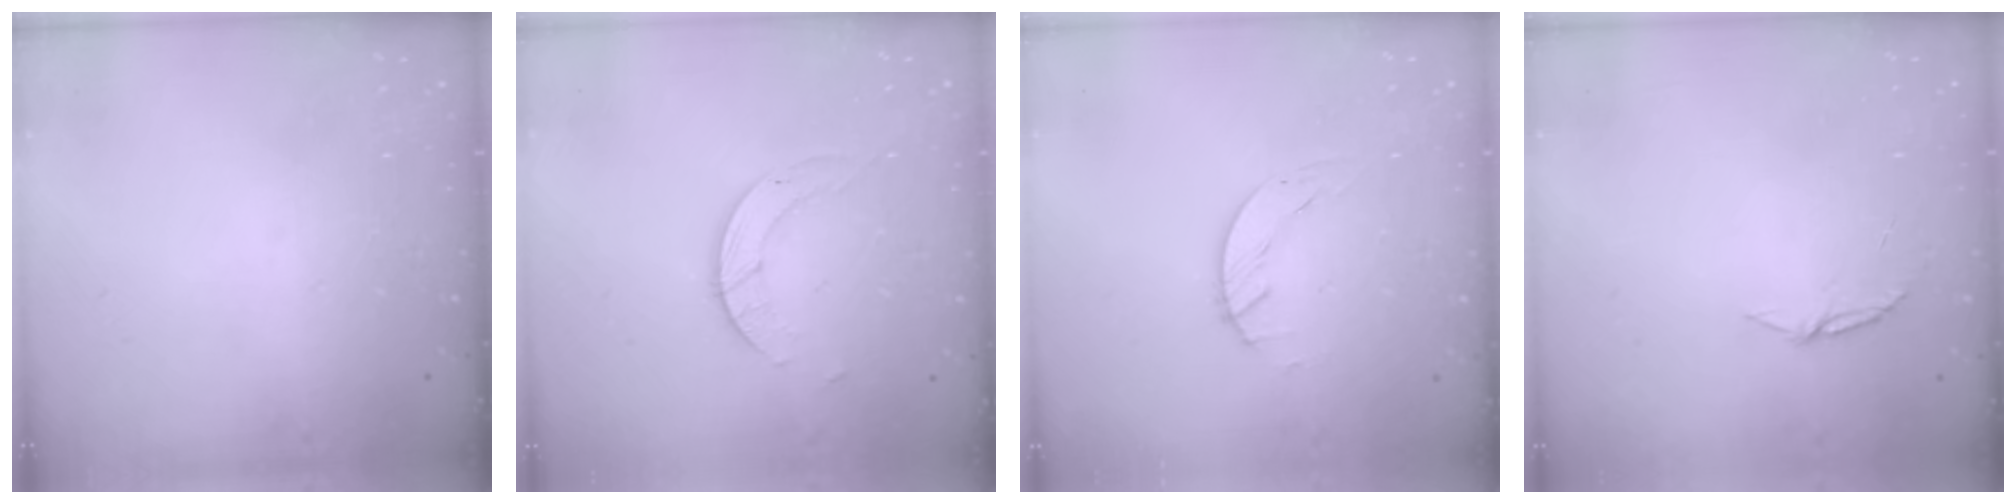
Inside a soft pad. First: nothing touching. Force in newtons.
{"total": 3.0, "press": 3.0, "slide": 0.3}
{"total": 1.5, "press": 1.4, "slide": 0.1}
{"total": 5.1, "press": 5.1, "slide": 0.5}